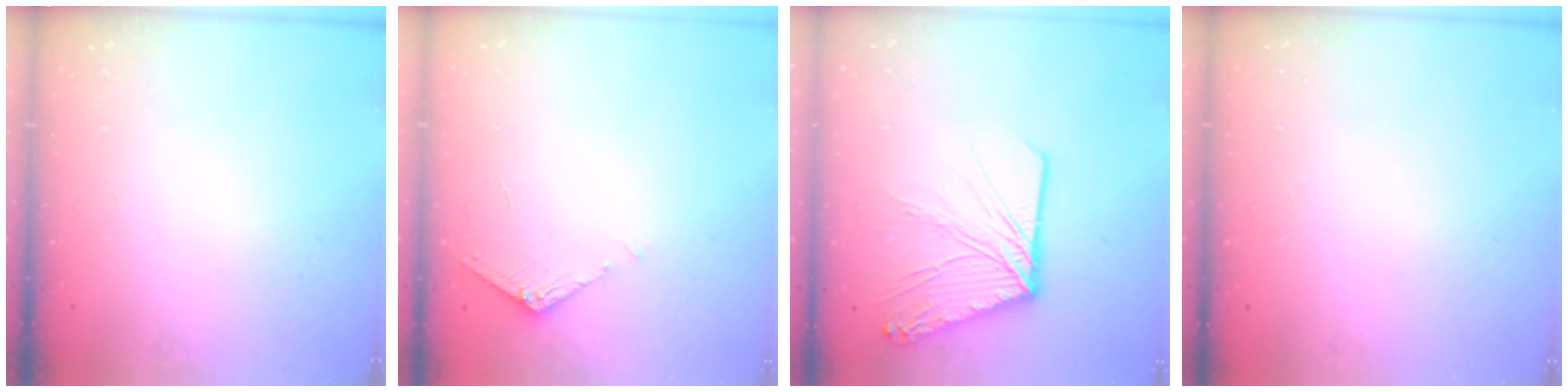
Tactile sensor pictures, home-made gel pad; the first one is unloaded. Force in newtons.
{"total": 5.9, "press": 5.8, "slide": 0.7}
{"total": 12.8, "press": 12.7, "slide": 1.4}
{"total": 0.0}